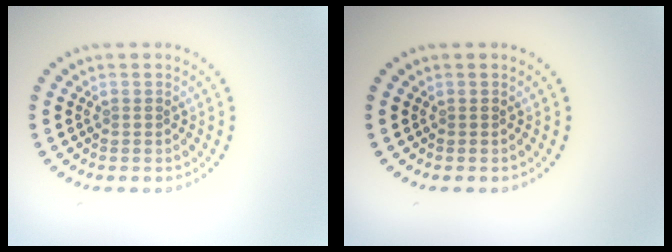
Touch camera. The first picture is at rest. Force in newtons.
{"total": 0.0}